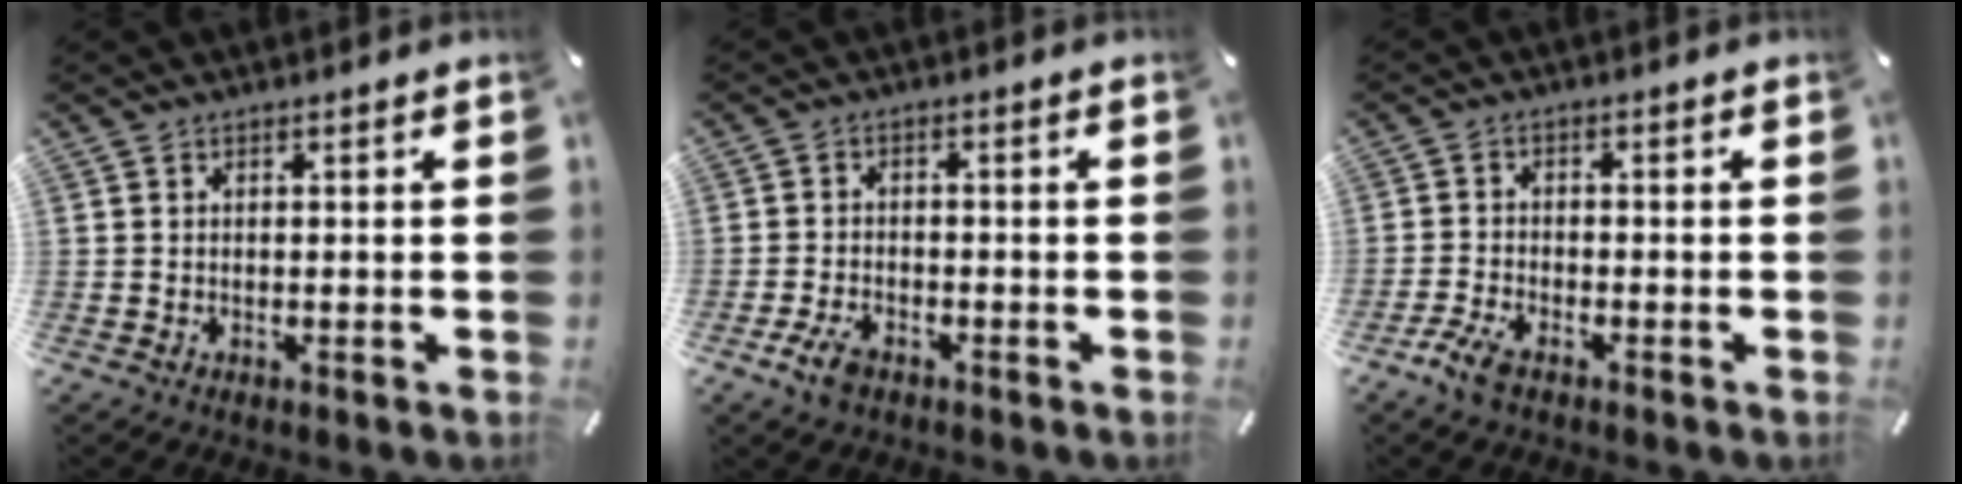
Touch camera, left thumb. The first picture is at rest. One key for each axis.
{"total": 4.2, "fx": -2.7, "fy": 2.2, "fz": 2.5, "tx": -0.065, "ty": 0.006, "tz": -0.054}
{"total": 3.9, "fx": -2.8, "fy": 1.2, "fz": 2.3, "tx": -0.063, "ty": 0.005, "tz": -0.059}